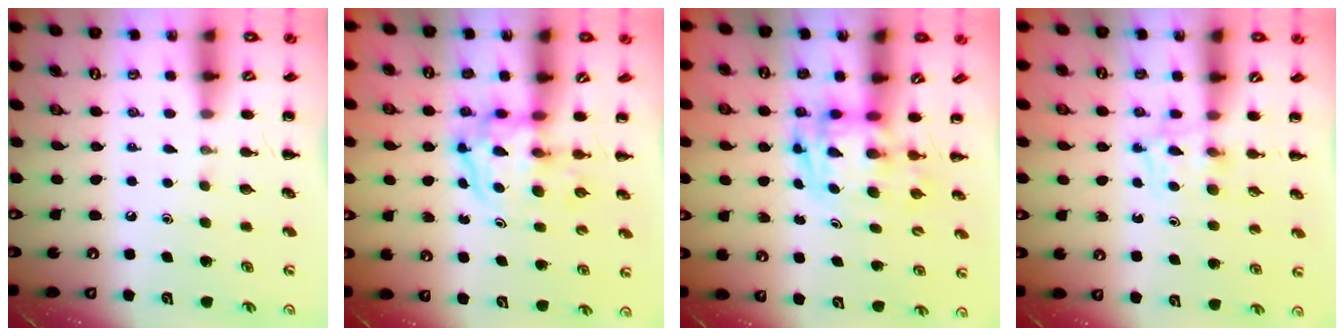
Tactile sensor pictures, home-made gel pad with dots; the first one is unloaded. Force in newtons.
{"total": 4.0, "press": 3.9, "slide": 0.6}
{"total": 2.7, "press": 2.7, "slide": 0.5}
{"total": 4.7, "press": 4.5, "slide": 1.6}